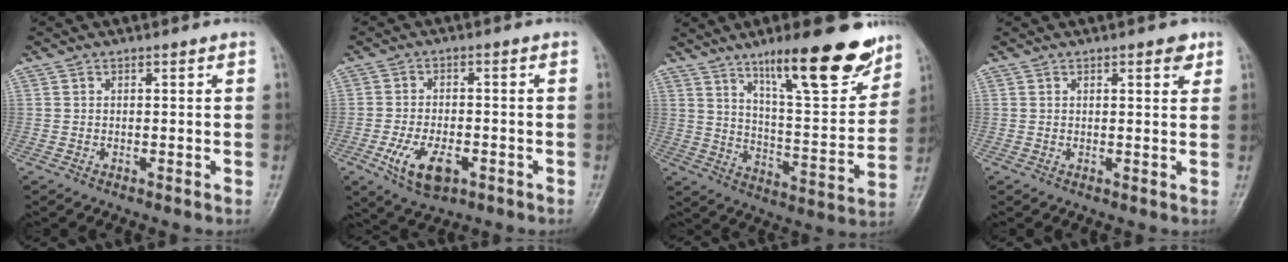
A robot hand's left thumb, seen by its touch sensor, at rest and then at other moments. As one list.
[{"total": 7.9, "force": [-3.2, 4.1, 5.9], "torque": [-0.112, 0.004, -0.049]}, {"total": 20.4, "force": [13.3, 5.1, 14.5], "torque": [-0.178, -0.071, 0.212]}, {"total": 2.8, "force": [1.6, 1.0, 2.0], "torque": [-0.017, -0.006, 0.018]}]